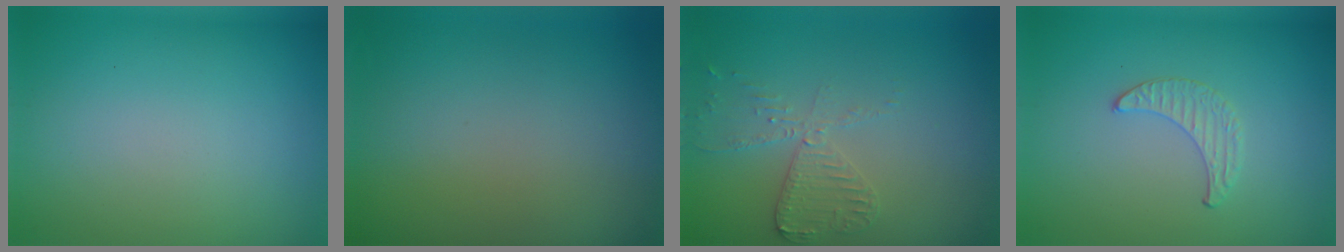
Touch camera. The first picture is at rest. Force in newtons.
{"total": 0.0}
{"total": 2.9, "press": 2.8, "slide": 0.6}
{"total": 0.8, "press": 0.8, "slide": 0.2}